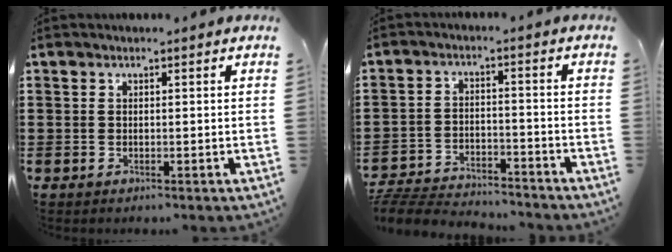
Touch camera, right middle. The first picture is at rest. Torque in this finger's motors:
{"motor_torque": [0.35, 0.03, 0.62, 0.15]}